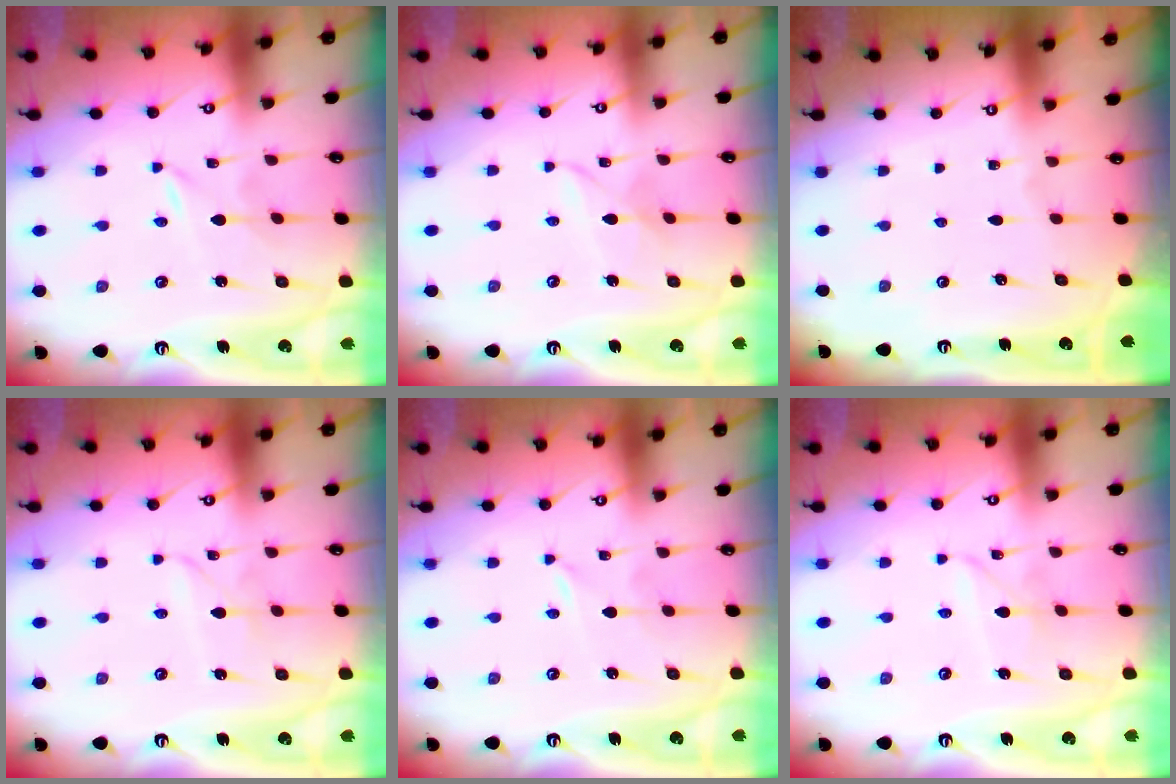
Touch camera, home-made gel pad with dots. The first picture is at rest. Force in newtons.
{"total": 3.5, "press": 3.5, "slide": 0.3}
{"total": 0.0}
{"total": 2.2, "press": 2.2, "slide": 0.2}
{"total": 0.0}
{"total": 3.4, "press": 3.4, "slide": 0.2}